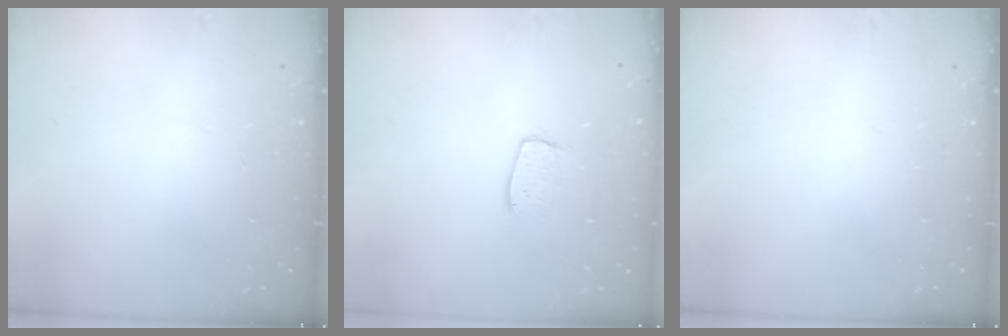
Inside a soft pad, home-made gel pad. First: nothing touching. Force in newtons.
{"total": 6.3, "press": 6.2, "slide": 0.5}
{"total": 0.0}